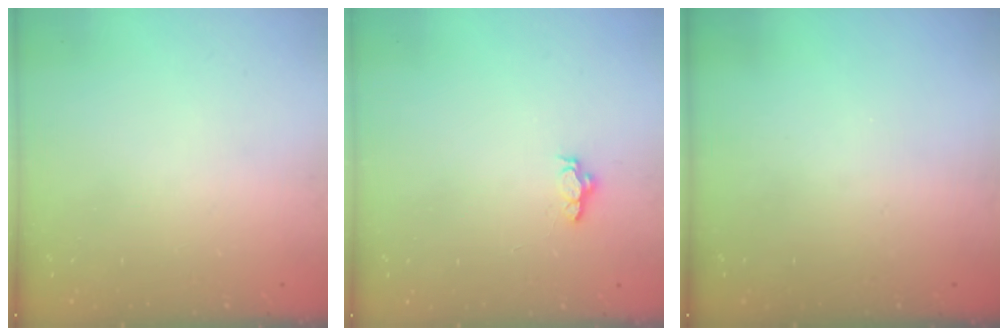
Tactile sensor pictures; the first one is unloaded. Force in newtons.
{"total": 4.2, "press": 3.8, "slide": 1.9}
{"total": 0.0}